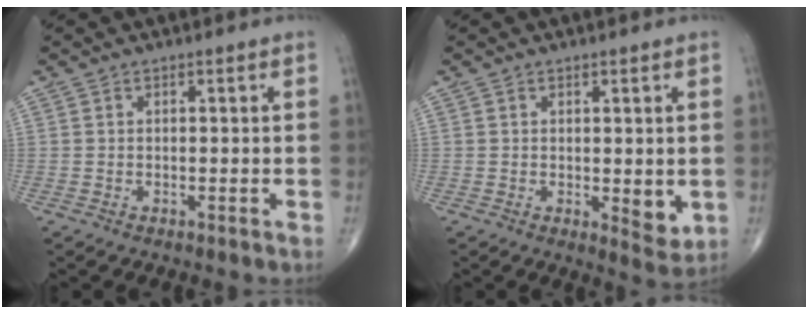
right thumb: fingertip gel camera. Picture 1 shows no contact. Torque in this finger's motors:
{"motor_torque": [2.60, 2.42, 0.75, -0.31, 0.07]}